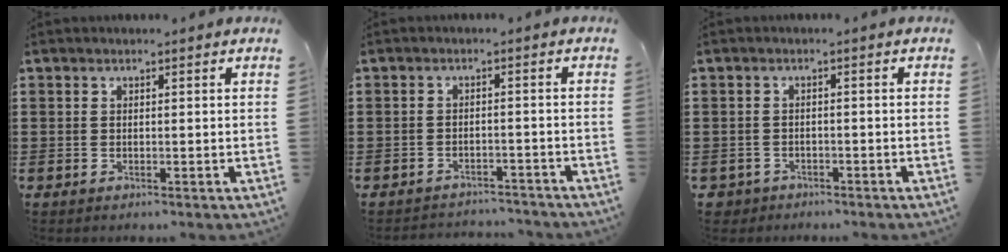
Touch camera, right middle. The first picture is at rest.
{"total": 2.5, "force": [-2.4, 0.3, -0.1], "torque": [-0.006, 0.002, -0.053]}
{"total": 1.7, "force": [-1.6, 0.7, -0.2], "torque": [-0.004, 0.000, -0.038]}